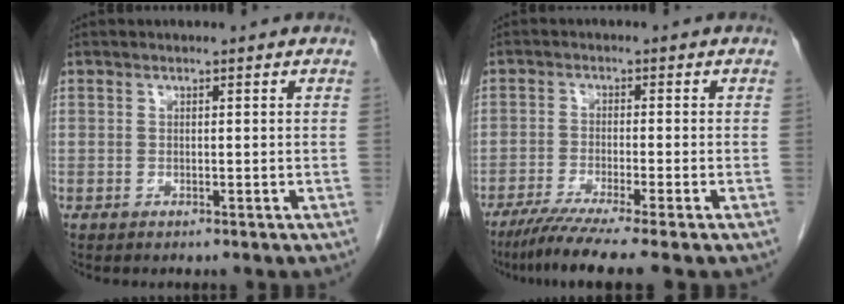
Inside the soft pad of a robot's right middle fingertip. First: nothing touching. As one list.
[{"total": 8.5, "force": [-6.5, -1.1, 5.3], "torque": [-0.080, -0.027, -0.105]}]